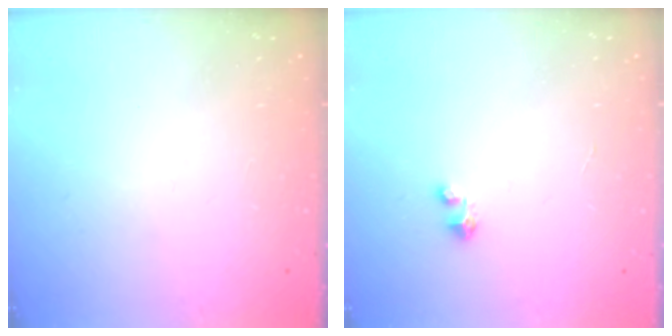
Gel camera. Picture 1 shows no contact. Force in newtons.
{"total": 2.1, "press": 2.1, "slide": 0.1}